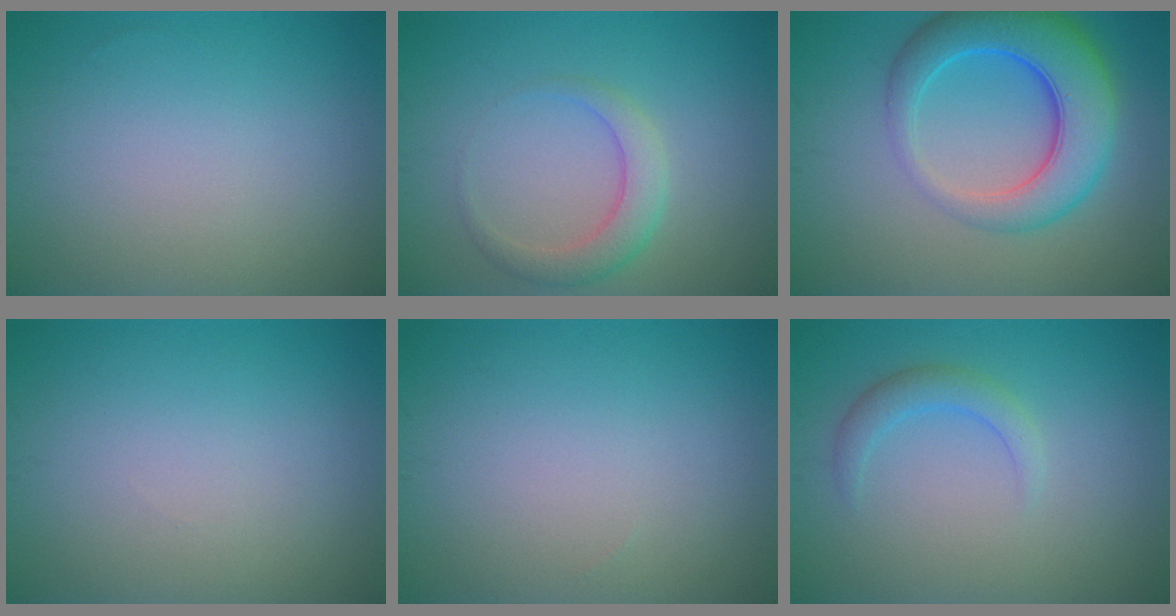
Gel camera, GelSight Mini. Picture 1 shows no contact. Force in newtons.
{"total": 2.9, "press": 2.9, "slide": 0.1}
{"total": 8.0, "press": 8.0, "slide": 0.3}
{"total": 0.0}
{"total": 0.0}
{"total": 2.0, "press": 2.0, "slide": 0.1}